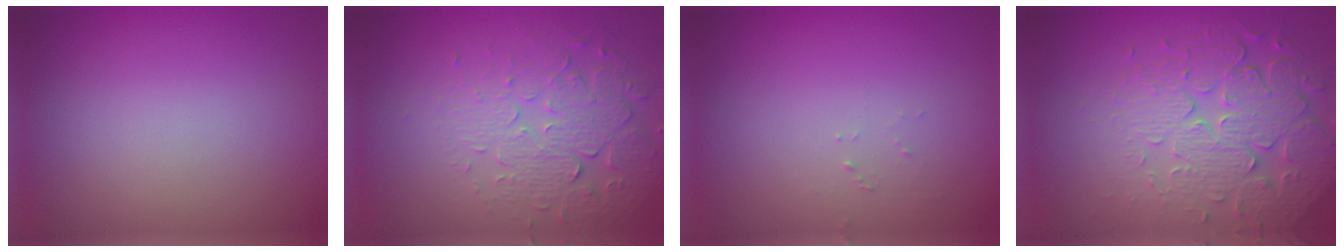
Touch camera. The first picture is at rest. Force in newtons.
{"total": 5.4, "press": 3.7, "slide": 3.9}
{"total": 0.7, "press": 0.7, "slide": 0.1}
{"total": 6.8, "press": 5.1, "slide": 4.5}